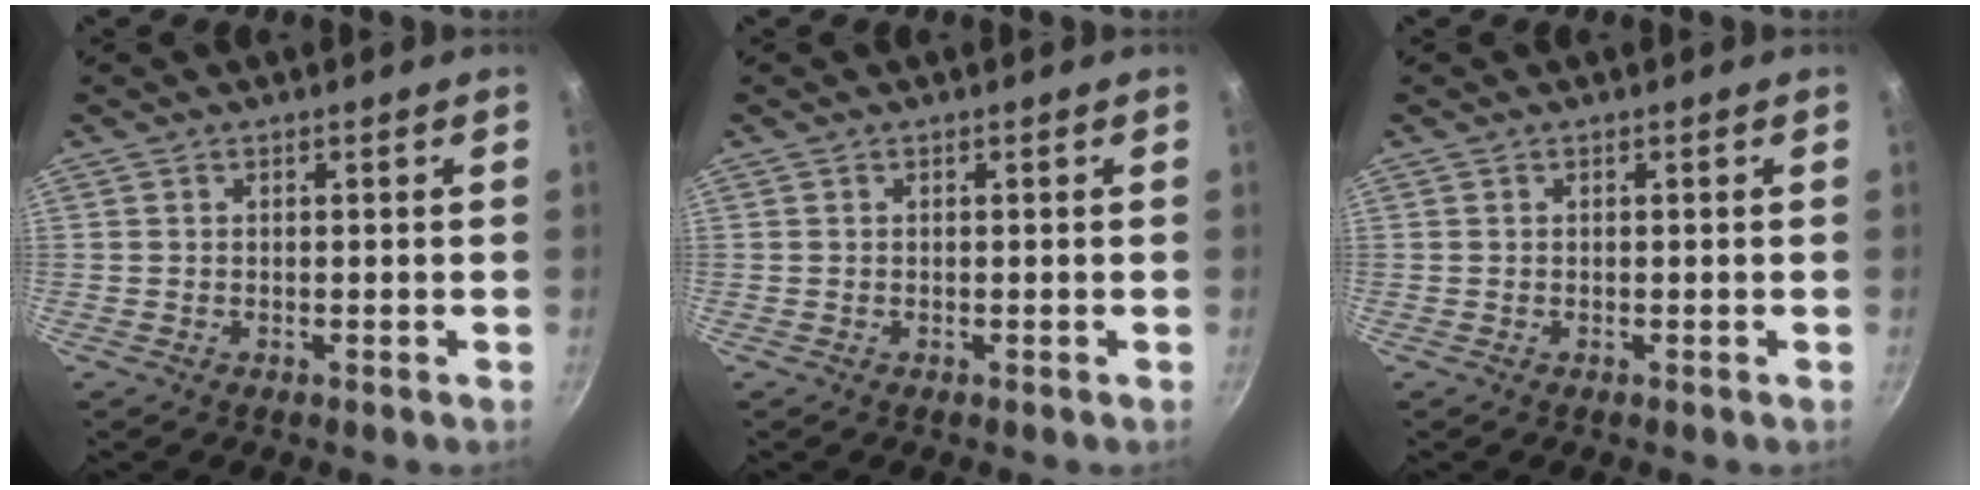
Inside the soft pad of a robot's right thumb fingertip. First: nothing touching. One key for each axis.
{"total": 0.0}
{"total": 0.0}